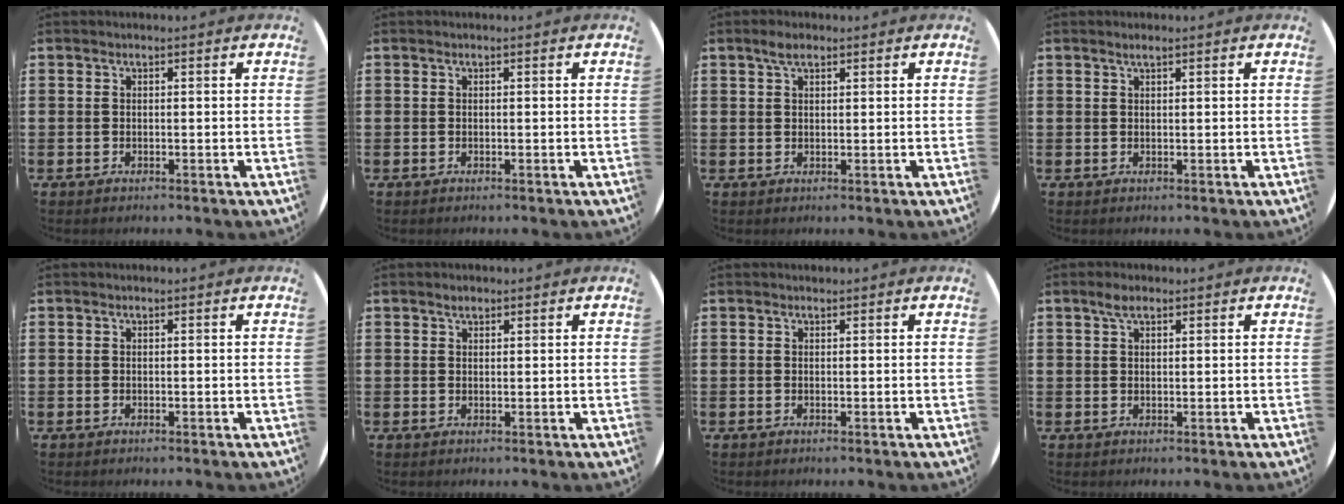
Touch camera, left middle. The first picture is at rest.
{"total": 0.0}
{"total": 2.2, "force": [1.5, 1.0, 1.3], "torque": [-0.020, 0.003, 0.025]}
{"total": 0.8, "force": [0.7, 0.0, 0.5], "torque": [-0.009, 0.002, 0.012]}
{"total": 0.0}
{"total": 1.1, "force": [0.9, 0.4, 0.4], "torque": [-0.008, 0.004, 0.016]}
{"total": 0.0}
{"total": 2.1, "force": [1.4, 0.9, 1.3], "torque": [-0.020, 0.003, 0.022]}